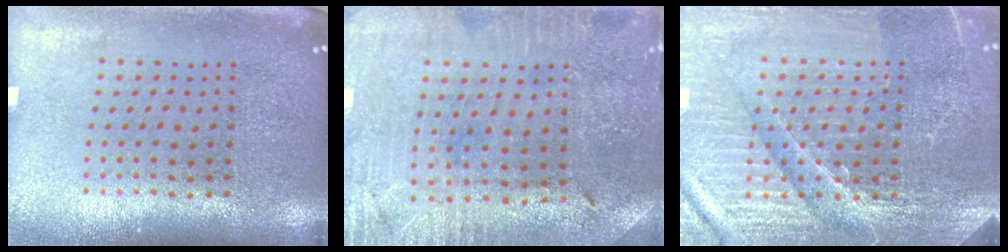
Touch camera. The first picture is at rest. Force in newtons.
{"total": 0.7, "press": 0.6, "slide": 0.3}
{"total": 4.8, "press": 4.6, "slide": 1.4}